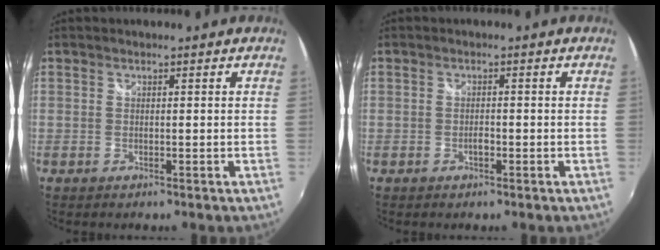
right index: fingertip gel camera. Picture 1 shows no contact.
{"total": 1.1, "force": [-0.7, 0.5, 0.7], "torque": [-0.015, -0.001, -0.011]}